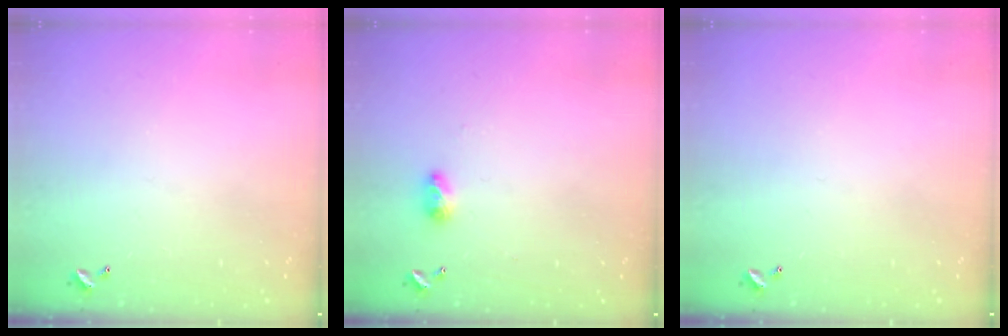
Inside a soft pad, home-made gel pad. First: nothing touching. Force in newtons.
{"total": 4.1, "press": 4.1, "slide": 0.5}
{"total": 0.0}